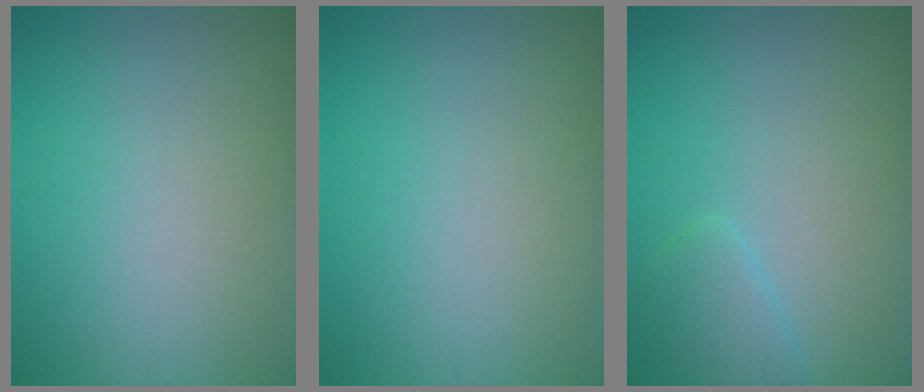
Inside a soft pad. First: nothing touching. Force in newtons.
{"total": 0.0}
{"total": 1.5, "press": 1.5, "slide": 0.2}